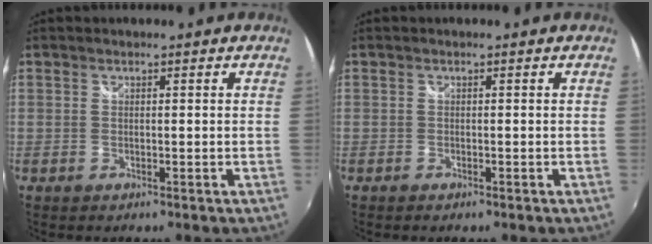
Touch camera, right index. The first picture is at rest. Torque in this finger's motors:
{"motor_torque": [-0.16, -0.09, -0.01, 0.01]}